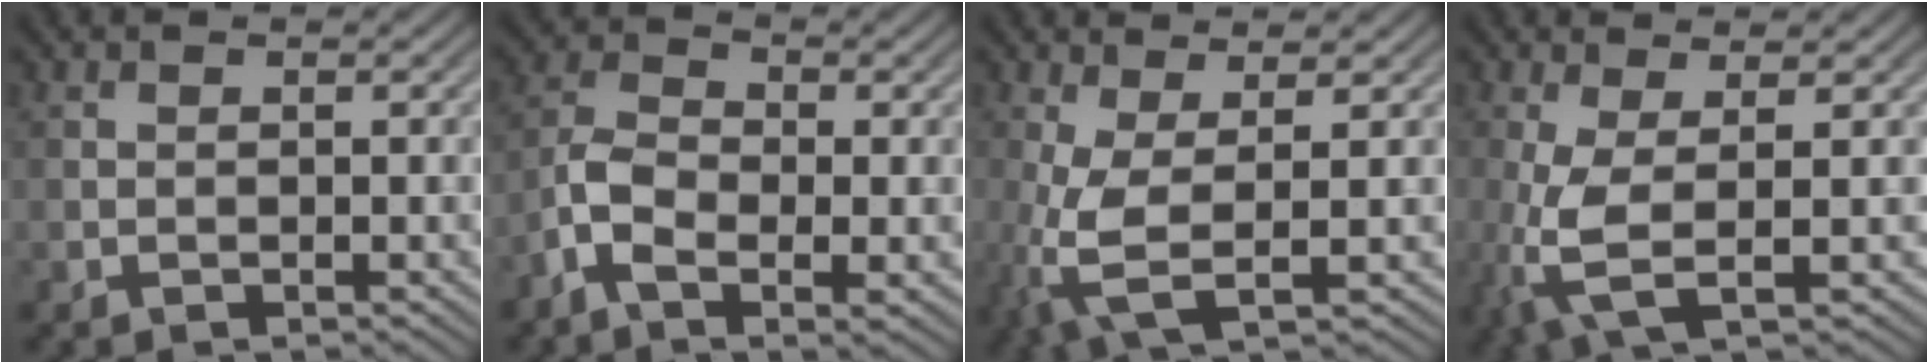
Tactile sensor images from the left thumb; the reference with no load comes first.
{"total": 6.1, "force": [-2.3, 2.8, 4.9], "torque": [-0.104, 0.000, -0.055]}
{"total": 6.2, "force": [-0.3, 1.8, 5.9], "torque": [-0.144, 0.001, -0.011]}
{"total": 5.6, "force": [-0.4, 1.5, 5.4], "torque": [-0.125, 0.002, -0.014]}